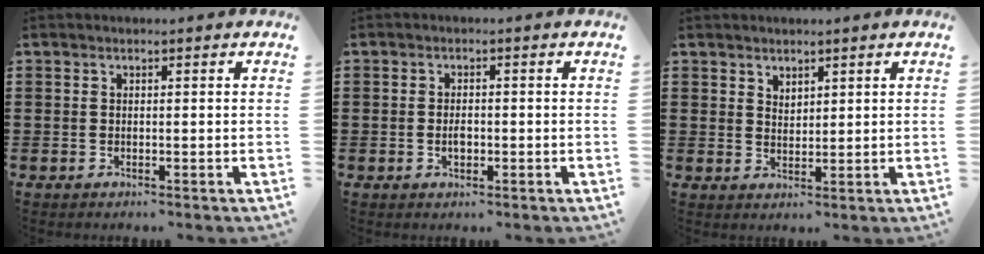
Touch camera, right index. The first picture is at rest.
{"total": 1.9, "force": [-0.4, 1.0, 1.5], "torque": [-0.029, 0.002, -0.007]}
{"total": 2.1, "force": [1.8, 0.9, 0.0], "torque": [-0.004, 0.003, 0.036]}